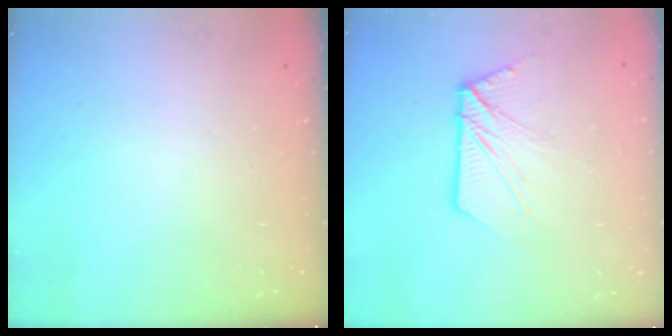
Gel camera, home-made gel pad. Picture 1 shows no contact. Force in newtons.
{"total": 11.5, "press": 11.5, "slide": 1.3}